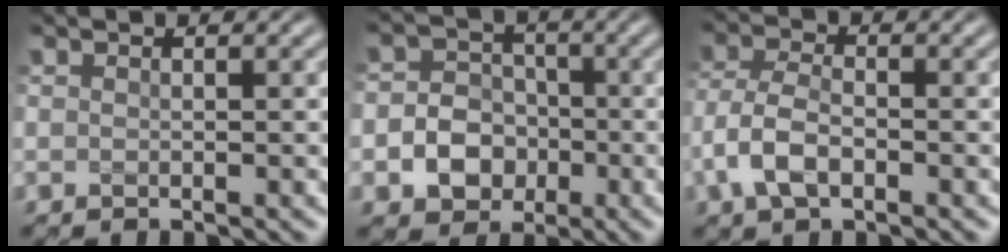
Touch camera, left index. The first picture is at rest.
{"total": 5.1, "force": [-1.5, 4.3, 2.2], "torque": [-0.012, -0.003, -0.045]}
{"total": 4.1, "force": [-1.7, 2.3, 3.0], "torque": [-0.065, 0.002, -0.041]}